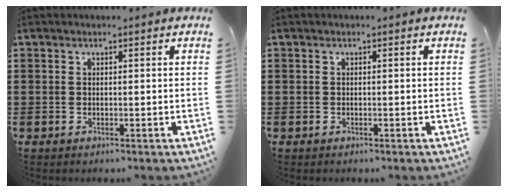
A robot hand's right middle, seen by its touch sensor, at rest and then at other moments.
{"total": 0.0}